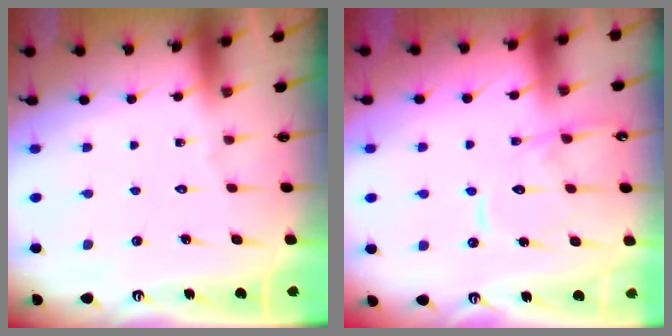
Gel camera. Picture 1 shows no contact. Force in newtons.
{"total": 13.0, "press": 12.9, "slide": 1.3}